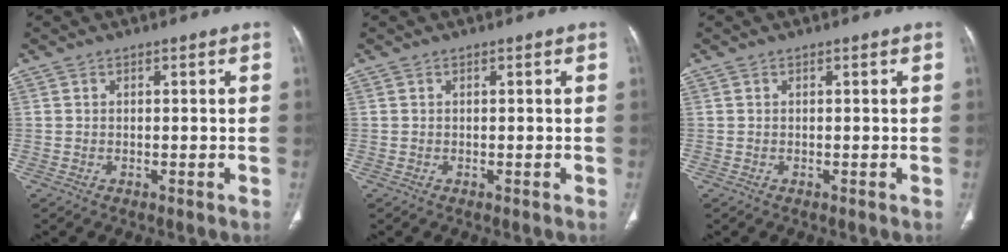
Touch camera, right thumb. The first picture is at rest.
{"total": 0.0}
{"total": 0.0}